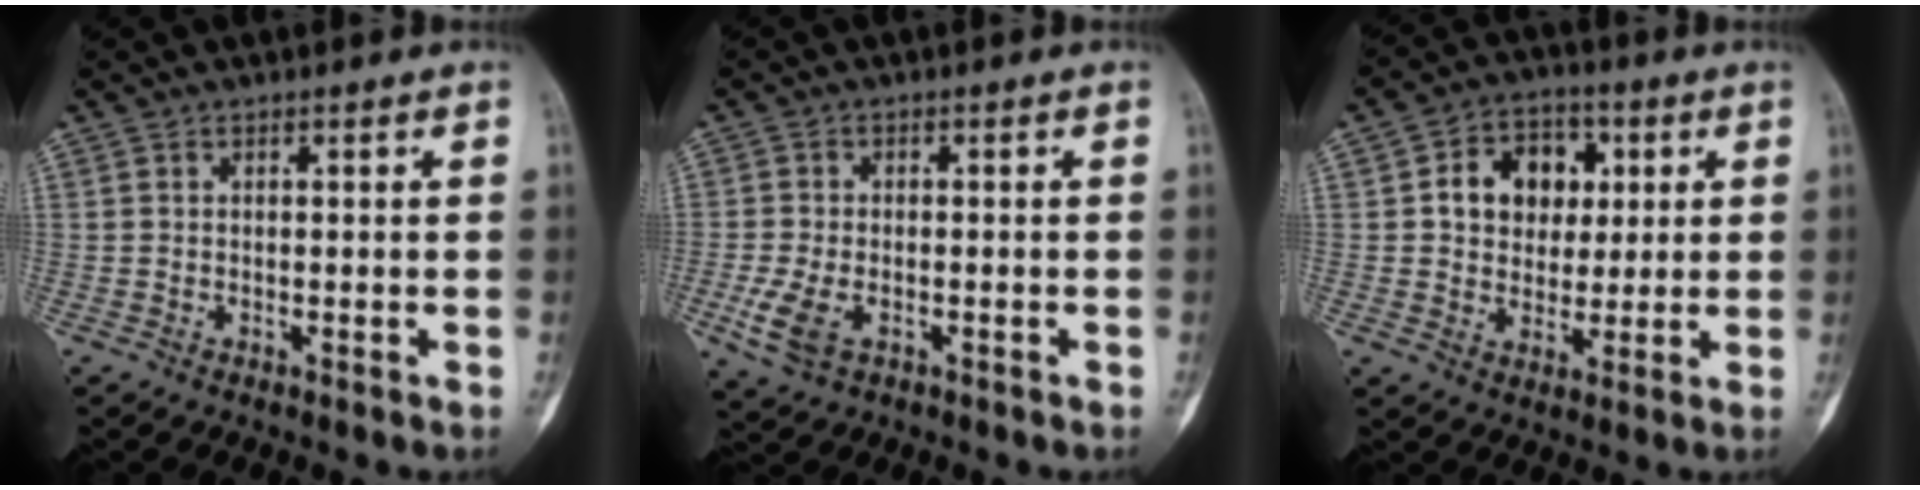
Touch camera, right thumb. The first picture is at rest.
{"total": 5.9, "force": [-2.0, 3.4, 4.4], "torque": [-0.103, -0.001, -0.033]}
{"total": 11.0, "force": [2.4, 8.5, 6.5], "torque": [-0.059, 0.006, 0.035]}